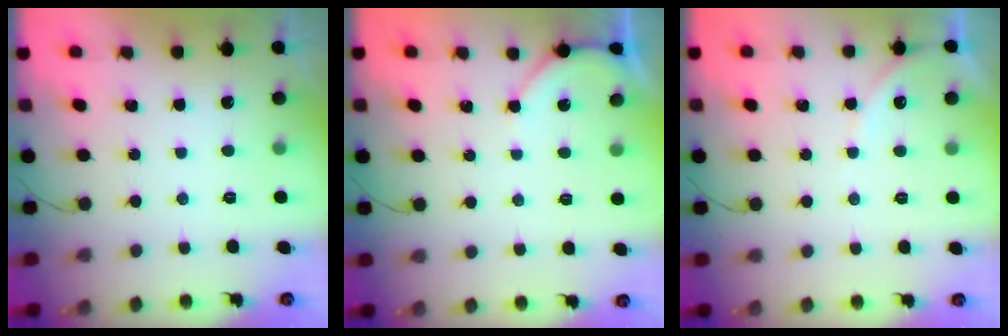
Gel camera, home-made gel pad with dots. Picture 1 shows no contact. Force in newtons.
{"total": 2.9, "press": 2.8, "slide": 0.4}
{"total": 3.8, "press": 3.7, "slide": 0.6}